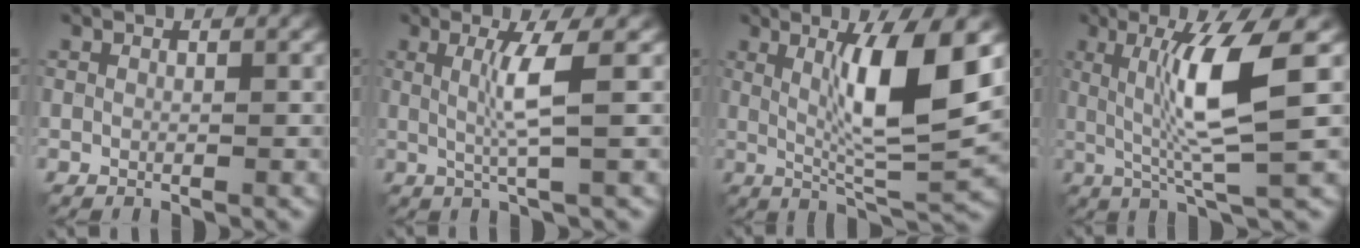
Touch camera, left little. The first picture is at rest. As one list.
[{"total": 3.5, "force": [0.2, 0.1, 3.5], "torque": [-0.071, -0.003, 0.006]}, {"total": 8.9, "force": [1.5, 1.8, 8.6], "torque": [-0.133, -0.012, 0.029]}, {"total": 7.7, "force": [0.7, 0.9, 7.6], "torque": [-0.142, -0.004, 0.017]}]